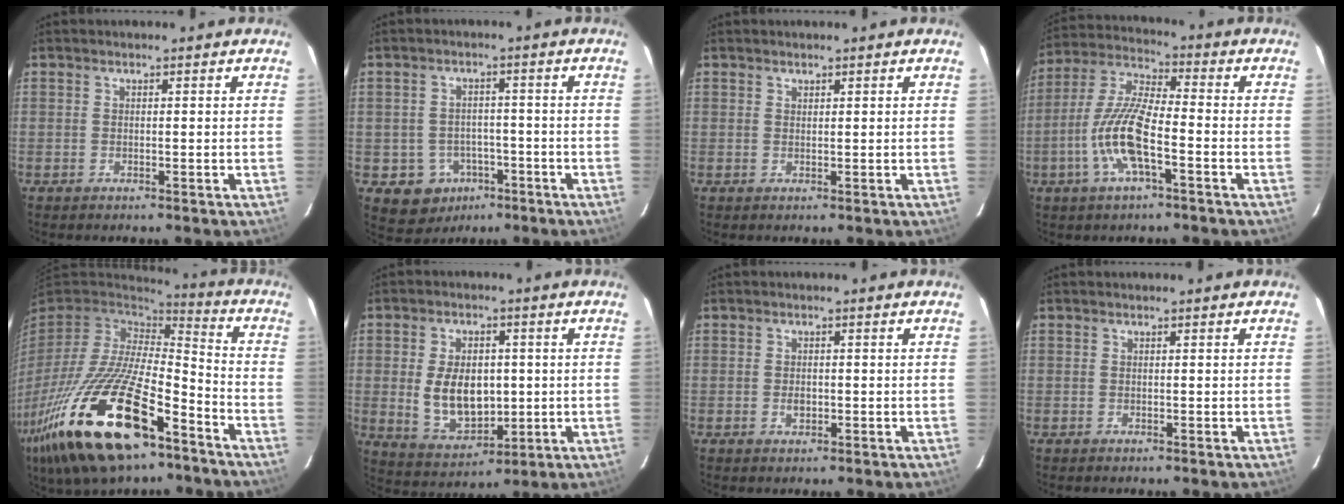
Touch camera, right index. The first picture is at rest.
{"total": 7.5, "force": [-3.7, 6.4, 1.4], "torque": [-0.039, 0.026, -0.035]}
{"total": 0.6, "force": [0.5, 0.3, 0.0], "torque": [-0.001, 0.001, 0.010]}
{"total": 12.2, "force": [-4.3, 3.0, 11.0], "torque": [-0.234, -0.001, -0.086]}
{"total": 28.6, "force": [-15.7, 11.1, 21.2], "torque": [-0.432, -0.044, -0.276]}
{"total": 11.2, "force": [0.0, 7.1, 8.6], "torque": [-0.172, -0.002, 0.019]}
{"total": 1.7, "force": [-0.4, 1.2, 1.1], "torque": [-0.017, 0.001, -0.006]}
{"total": 0.0}